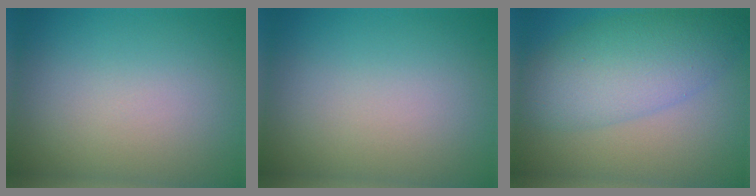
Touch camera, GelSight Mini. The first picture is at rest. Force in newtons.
{"total": 0.0}
{"total": 7.1, "press": 7.1, "slide": 0.1}